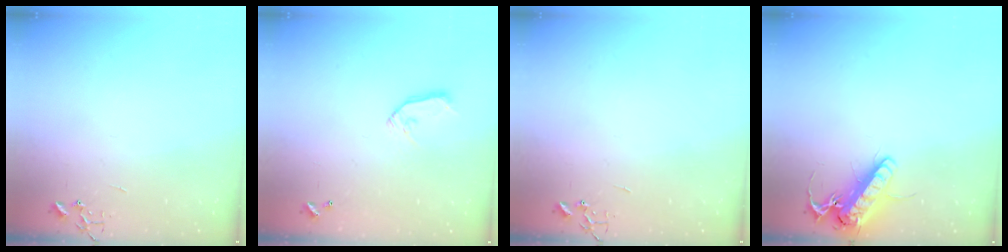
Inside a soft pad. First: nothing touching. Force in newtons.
{"total": 8.0, "press": 8.0, "slide": 0.4}
{"total": 0.0}
{"total": 14.6, "press": 14.4, "slide": 2.6}